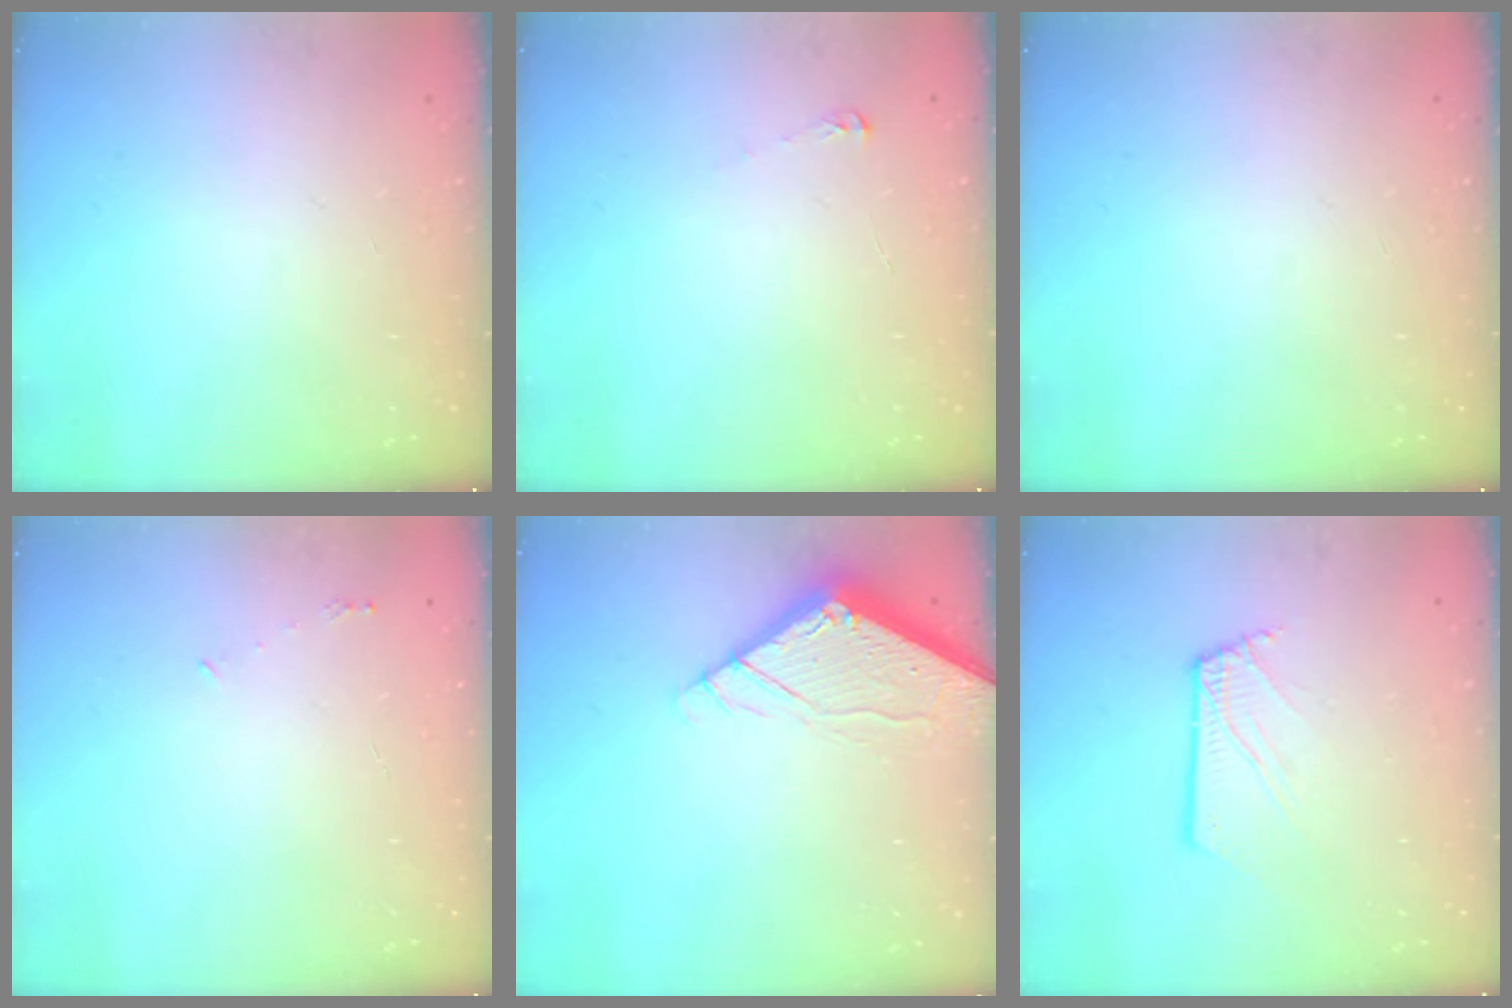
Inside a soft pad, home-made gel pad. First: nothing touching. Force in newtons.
{"total": 3.5, "press": 3.5, "slide": 0.3}
{"total": 0.0}
{"total": 3.4, "press": 3.4, "slide": 0.4}
{"total": 5.6, "press": 5.6, "slide": 0.5}
{"total": 3.3, "press": 3.3, "slide": 0.4}